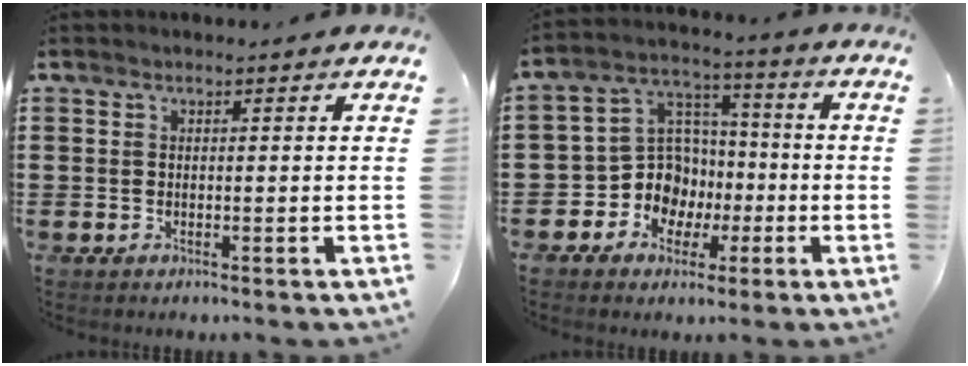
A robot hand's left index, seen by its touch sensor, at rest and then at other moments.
{"total": 9.6, "force": [-2.3, 8.9, 3.0], "torque": [-0.096, 0.011, -0.036]}